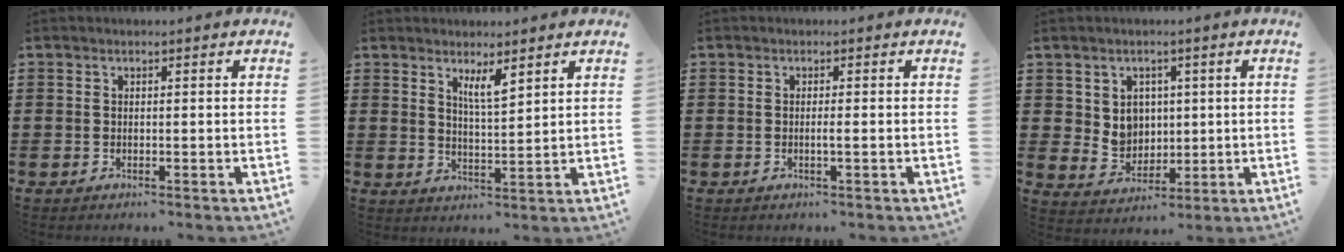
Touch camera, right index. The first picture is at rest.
{"total": 3.5, "force": [2.4, 0.6, 2.5], "torque": [-0.054, 0.004, 0.042]}
{"total": 0.9, "force": [-0.3, -0.1, 0.8], "torque": [-0.014, -0.003, -0.006]}
{"total": 4.7, "force": [1.7, 4.1, 1.6], "torque": [-0.034, 0.000, 0.027]}